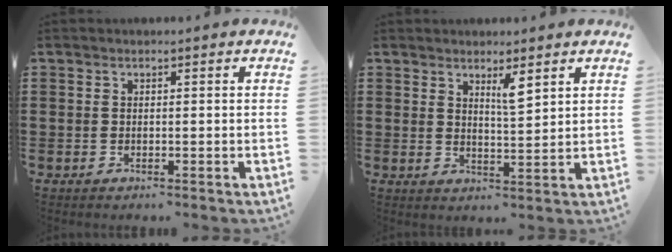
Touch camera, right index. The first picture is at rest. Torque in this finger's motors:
{"motor_torque": [0.09, 0.25, 0.12, 0.01]}